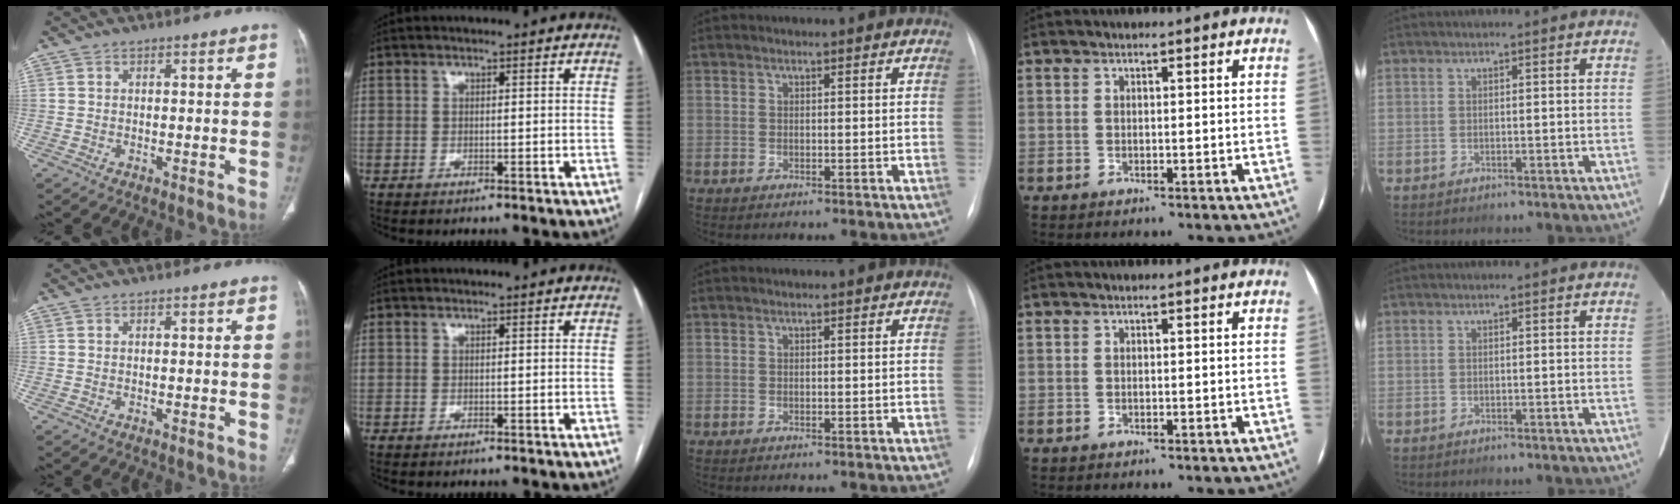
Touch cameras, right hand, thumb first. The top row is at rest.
{}